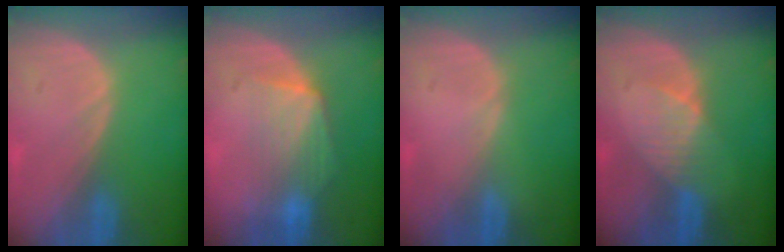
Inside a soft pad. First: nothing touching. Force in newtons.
{"total": 7.0, "press": 6.4, "slide": 2.8}
{"total": 0.0}
{"total": 3.5, "press": 3.5, "slide": 0.4}